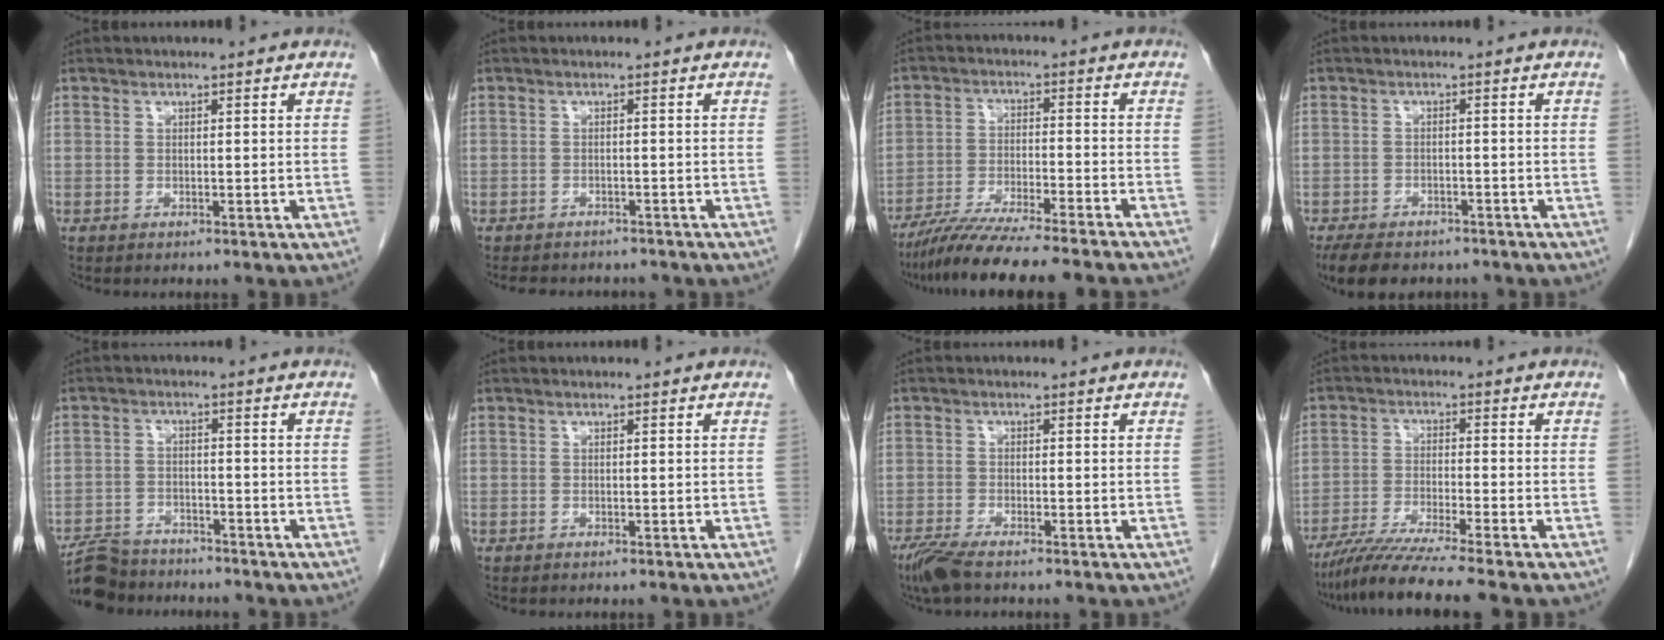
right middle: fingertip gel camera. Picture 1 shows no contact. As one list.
[{"total": 8.0, "force": [-7.1, 2.9, 2.3], "torque": [-0.040, 0.000, -0.086]}, {"total": 14.3, "force": [-12.5, -0.6, 7.0], "torque": [-0.105, -0.029, -0.201]}, {"total": 9.2, "force": [-7.2, 4.1, 3.9], "torque": [-0.067, -0.006, -0.100]}, {"total": 7.7, "force": [-7.0, 2.6, 1.5], "torque": [-0.029, -0.006, -0.119]}, {"total": 0.0}, {"total": 4.0, "force": [-3.0, 0.5, 2.6], "torque": [-0.056, -0.012, -0.059]}, {"total": 9.2, "force": [-7.6, -1.7, 4.9], "torque": [-0.078, -0.037, -0.129]}]